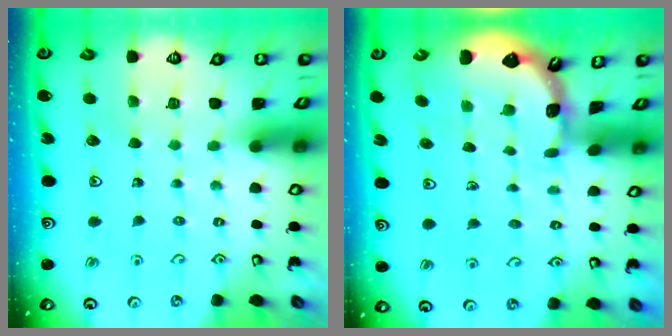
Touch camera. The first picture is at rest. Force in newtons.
{"total": 1.6, "press": 1.5, "slide": 0.1}